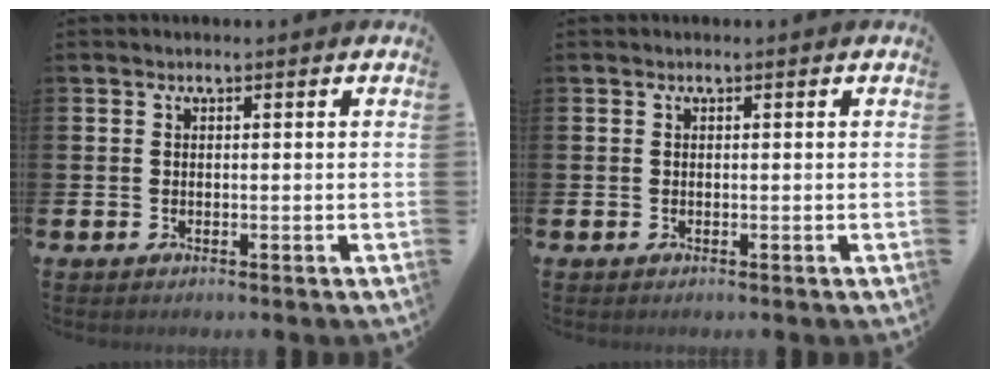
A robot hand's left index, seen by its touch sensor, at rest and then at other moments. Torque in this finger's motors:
{"motor_torque": [0.00, 0.00, 0.00, 0.01]}